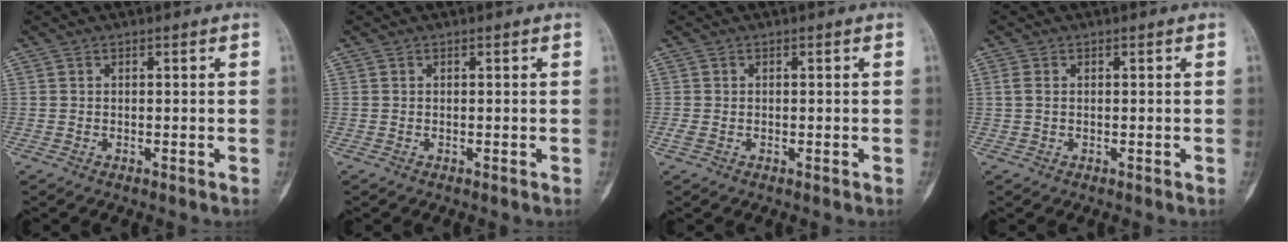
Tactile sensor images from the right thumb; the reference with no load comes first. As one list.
[{"total": 0.0}, {"total": 0.8, "force": [-0.1, 0.6, 0.5], "torque": [-0.020, -0.001, -0.002]}, {"total": 1.6, "force": [0.2, 1.1, 1.2], "torque": [-0.032, 0.002, 0.006]}]